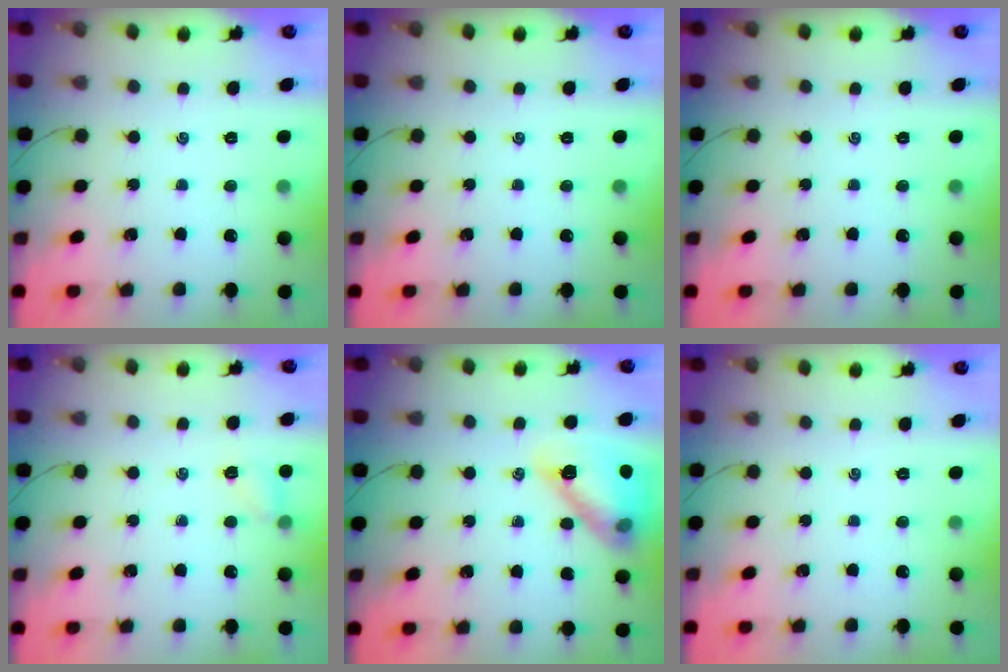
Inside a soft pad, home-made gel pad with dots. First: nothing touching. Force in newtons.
{"total": 0.0}
{"total": 0.0}
{"total": 4.2, "press": 4.0, "slide": 1.1}
{"total": 15.6, "press": 15.5, "slide": 1.4}
{"total": 0.0}